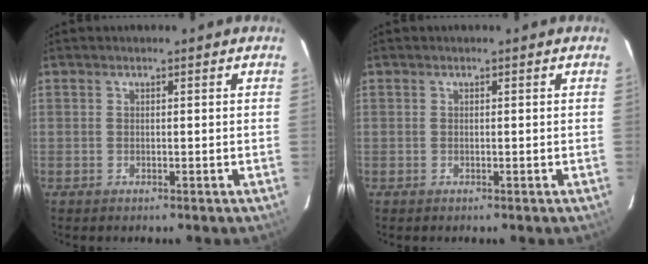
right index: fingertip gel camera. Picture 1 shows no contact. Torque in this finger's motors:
{"motor_torque": [0.00, 0.00, 0.01, 0.00]}